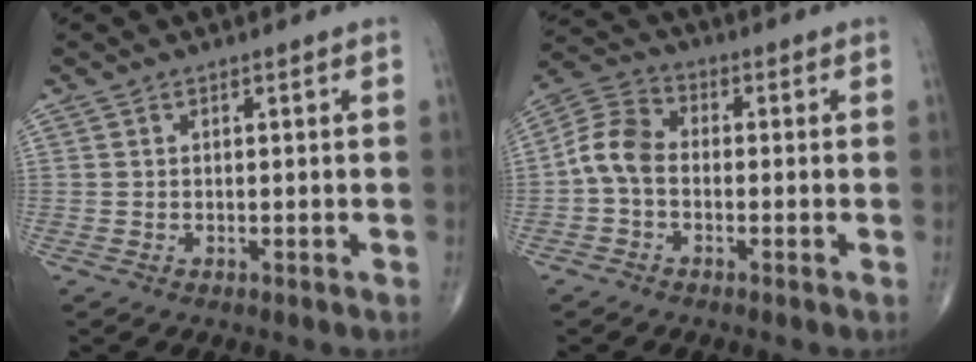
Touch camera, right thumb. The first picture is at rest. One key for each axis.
{"total": 7.2, "fx": -1.2, "fy": 5.0, "fz": 5.0, "tx": -0.090, "ty": 0.024, "tz": -0.040}